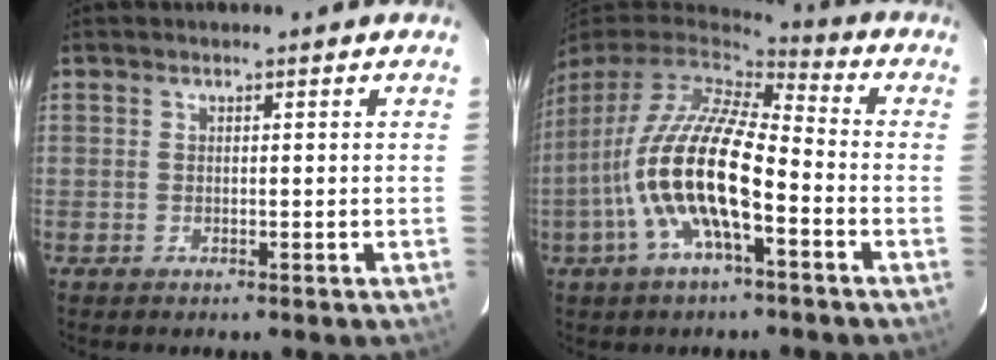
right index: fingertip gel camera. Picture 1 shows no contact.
{"total": 16.8, "force": [-5.7, 4.9, 15.0], "torque": [-0.288, -0.019, -0.110]}